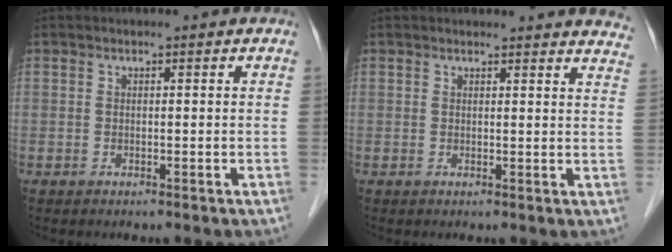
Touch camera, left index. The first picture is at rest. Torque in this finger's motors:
{"motor_torque": [0.01, -1.26, -0.08, -0.02]}